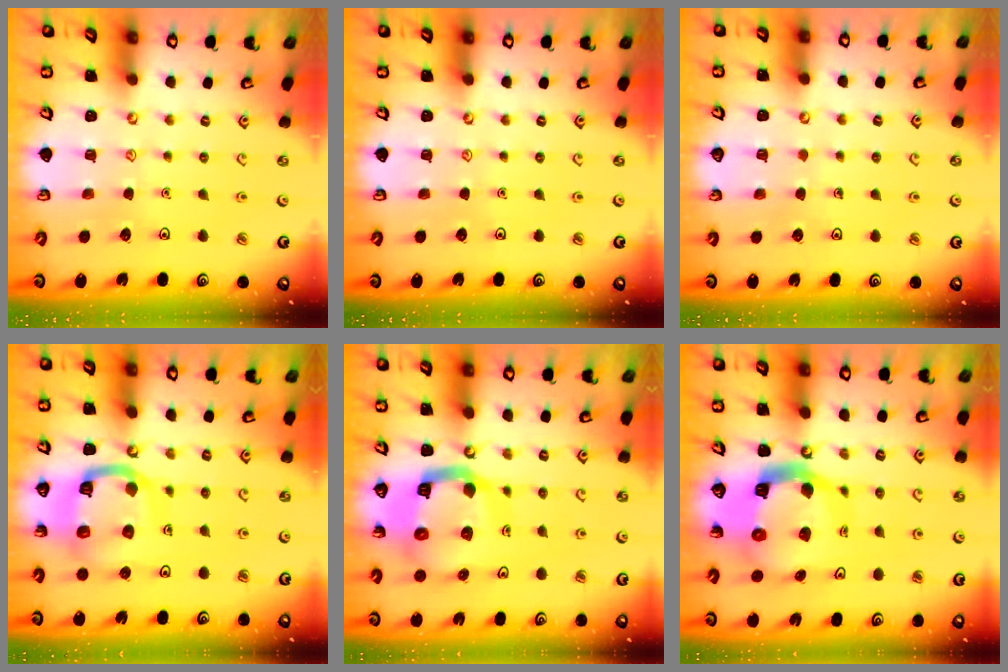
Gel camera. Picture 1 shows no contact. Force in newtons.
{"total": 0.0}
{"total": 0.8, "press": 0.8, "slide": 0.3}
{"total": 14.5, "press": 14.4, "slide": 1.5}
{"total": 16.1, "press": 15.9, "slide": 2.0}
{"total": 14.4, "press": 14.3, "slide": 1.6}